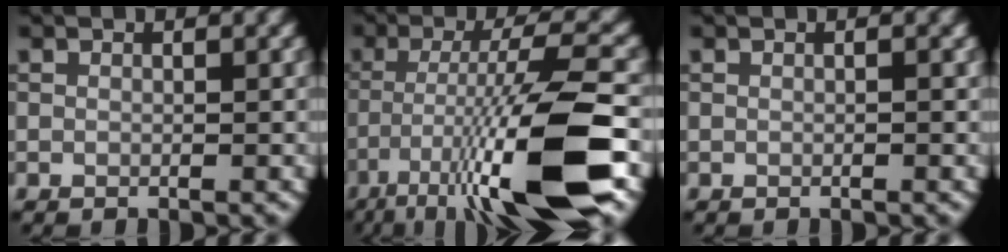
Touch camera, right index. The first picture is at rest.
{"total": 12.4, "force": [-5.7, 2.2, 10.8], "torque": [-0.187, 0.002, -0.100]}
{"total": 0.0}